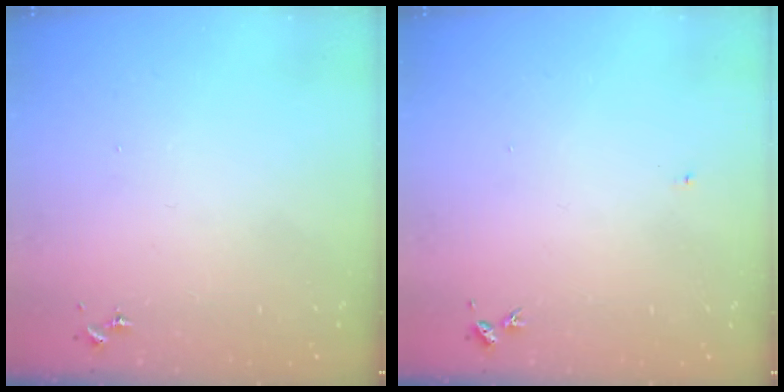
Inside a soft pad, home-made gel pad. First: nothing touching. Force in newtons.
{"total": 3.3, "press": 3.3, "slide": 0.4}